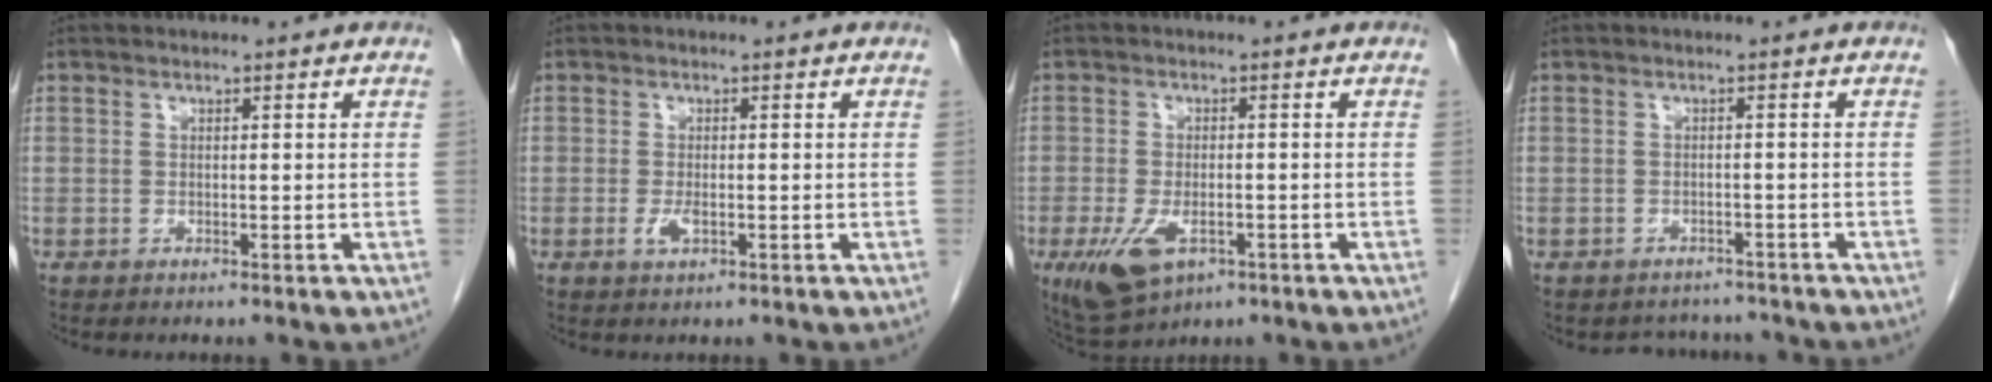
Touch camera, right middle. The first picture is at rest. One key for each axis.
{"total": 1.9, "fx": -0.6, "fy": 0.7, "fz": 1.7, "tx": -0.034, "ty": -0.002, "tz": -0.007}
{"total": 7.5, "fx": -3.5, "fy": 3.7, "fz": 5.5, "tx": -0.107, "ty": -0.012, "tz": -0.048}
{"total": 4.0, "fx": -3.6, "fy": 1.6, "fz": -0.3, "tx": 0.002, "ty": 0.006, "tz": -0.048}